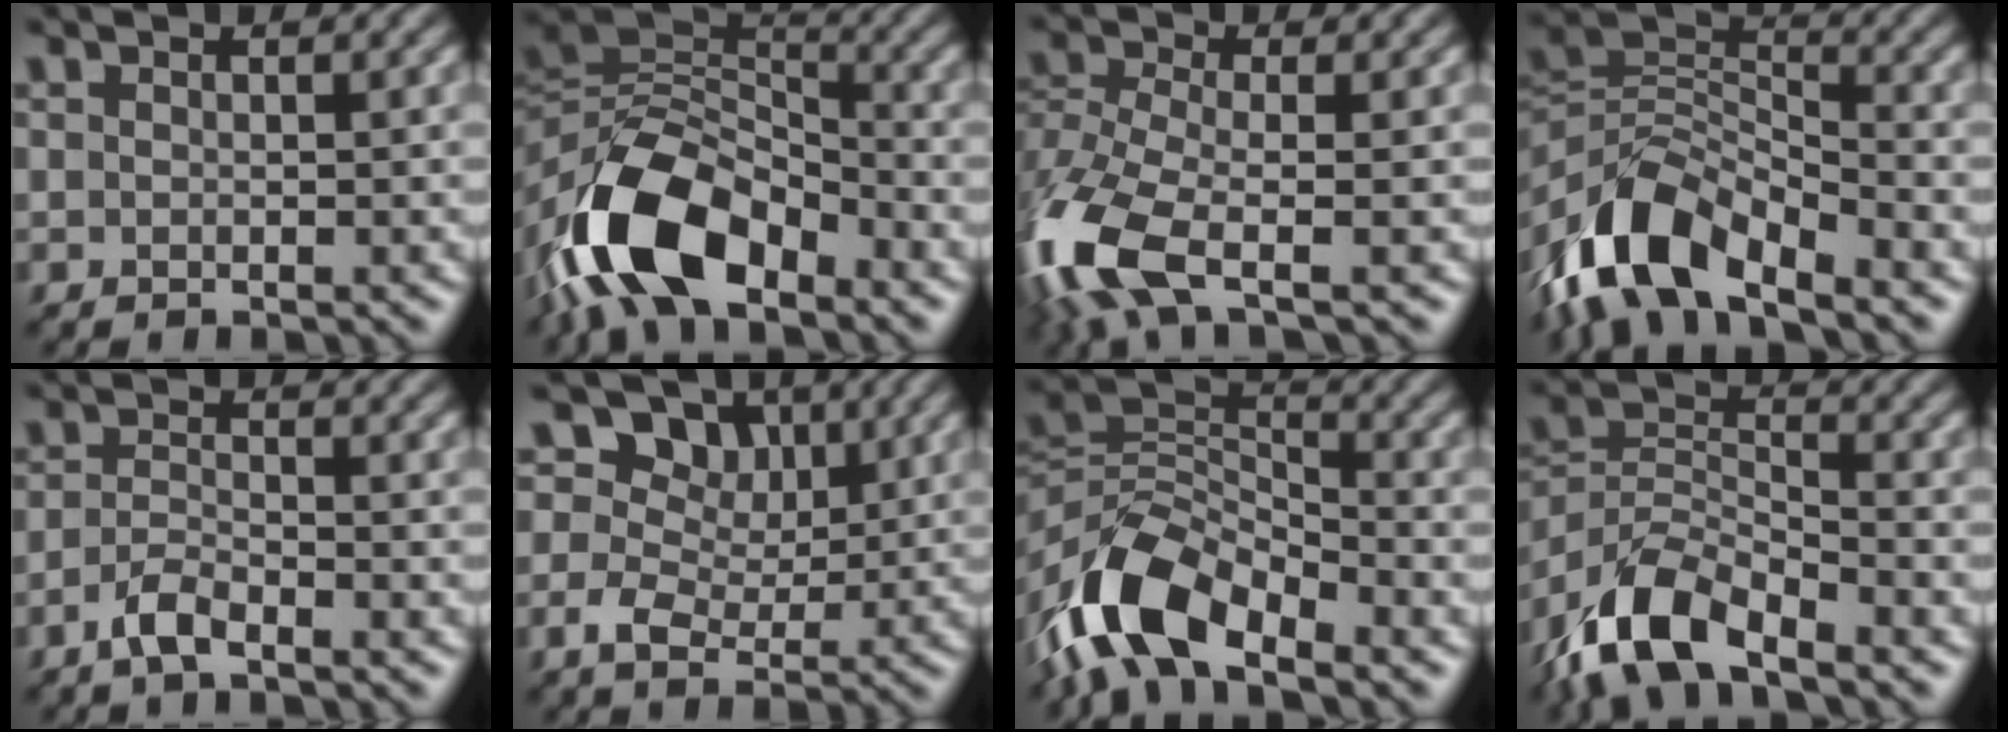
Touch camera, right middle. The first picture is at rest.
{"total": 12.1, "force": [-7.1, 6.1, 7.6], "torque": [-0.152, -0.005, -0.142]}
{"total": 9.3, "force": [-4.7, 3.8, 7.0], "torque": [-0.173, -0.010, -0.104]}
{"total": 9.8, "force": [-6.7, 4.4, 5.8], "torque": [-0.109, 0.008, -0.140]}
{"total": 2.3, "force": [-1.7, 0.6, 1.4], "torque": [-0.037, 0.003, -0.039]}
{"total": 8.2, "force": [2.9, 6.1, 4.7], "torque": [-0.077, 0.019, 0.028]}
{"total": 10.1, "force": [-6.4, 4.9, 6.0], "torque": [-0.122, 0.004, -0.133]}
{"total": 7.9, "force": [-5.9, 3.2, 4.3], "torque": [-0.082, 0.002, -0.124]}